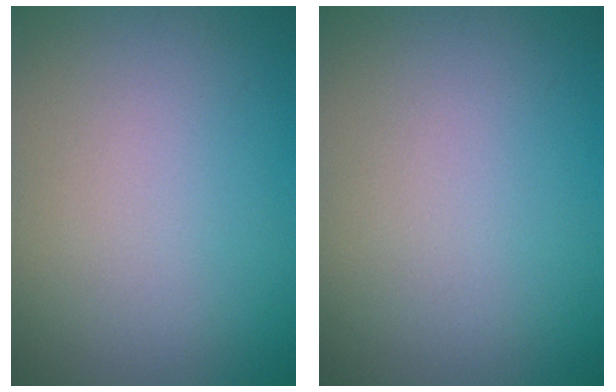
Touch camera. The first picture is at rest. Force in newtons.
{"total": 0.0}